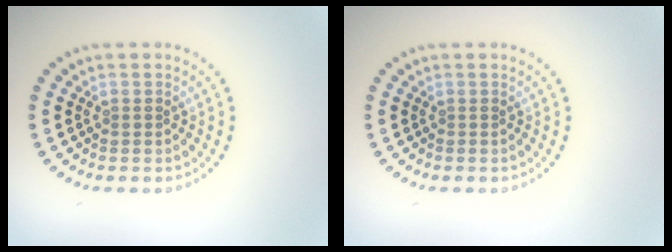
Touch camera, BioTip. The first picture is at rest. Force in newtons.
{"total": 0.0}